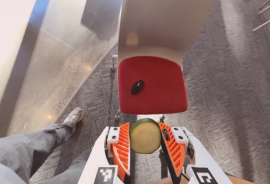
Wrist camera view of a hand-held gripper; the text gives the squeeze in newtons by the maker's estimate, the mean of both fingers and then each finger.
{"total": 11.3, "left": 11.7, "right": 10.8}